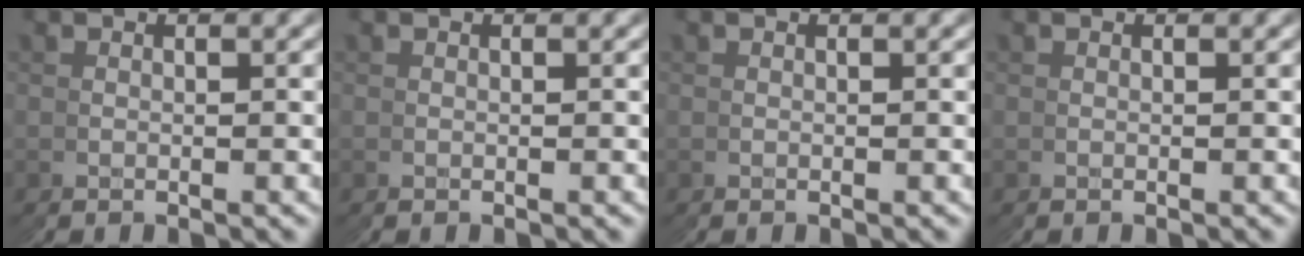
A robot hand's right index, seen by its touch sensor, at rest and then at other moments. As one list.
[{"total": 0.0}, {"total": 0.0}, {"total": 0.0}]